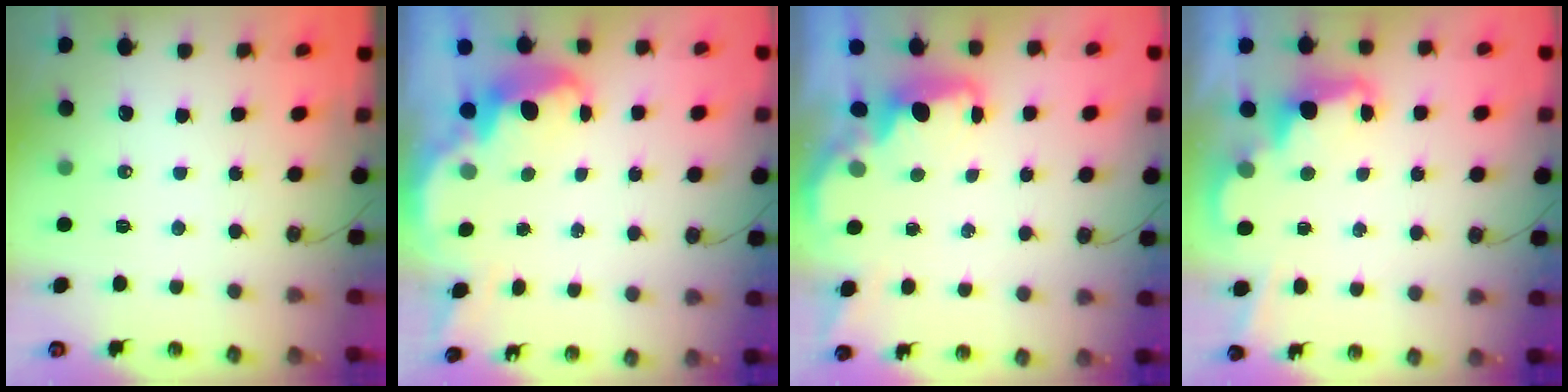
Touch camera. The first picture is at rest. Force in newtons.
{"total": 4.8, "press": 4.8, "slide": 0.6}
{"total": 1.5, "press": 1.3, "slide": 0.7}
{"total": 2.5, "press": 2.5, "slide": 0.6}